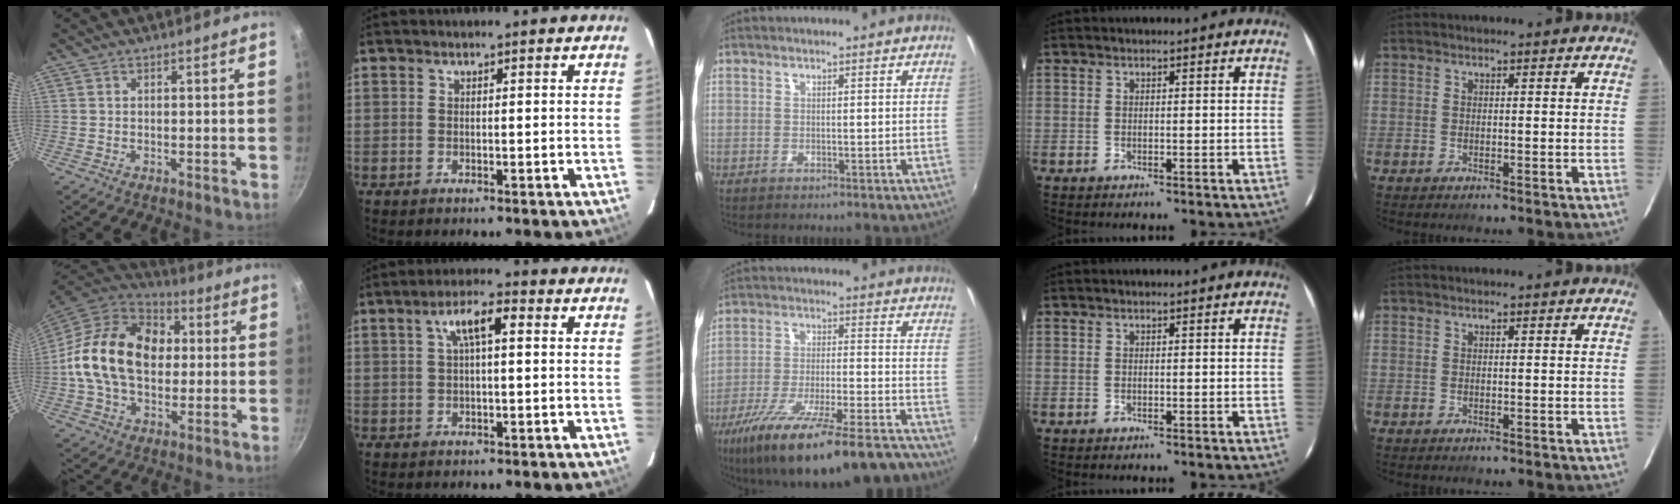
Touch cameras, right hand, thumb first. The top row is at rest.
{"thumb": {"total": 21.3, "force": [1.7, 15.2, 14.8], "torque": [-0.227, 0.029, 0.016]}, "index": {"total": 5.8, "force": [1.5, 1.7, 5.4], "torque": [-0.101, 0.017, 0.029]}, "middle": {"total": 23.4, "force": [-18.7, 4.2, 13.5], "torque": [-0.240, -0.050, -0.285]}}